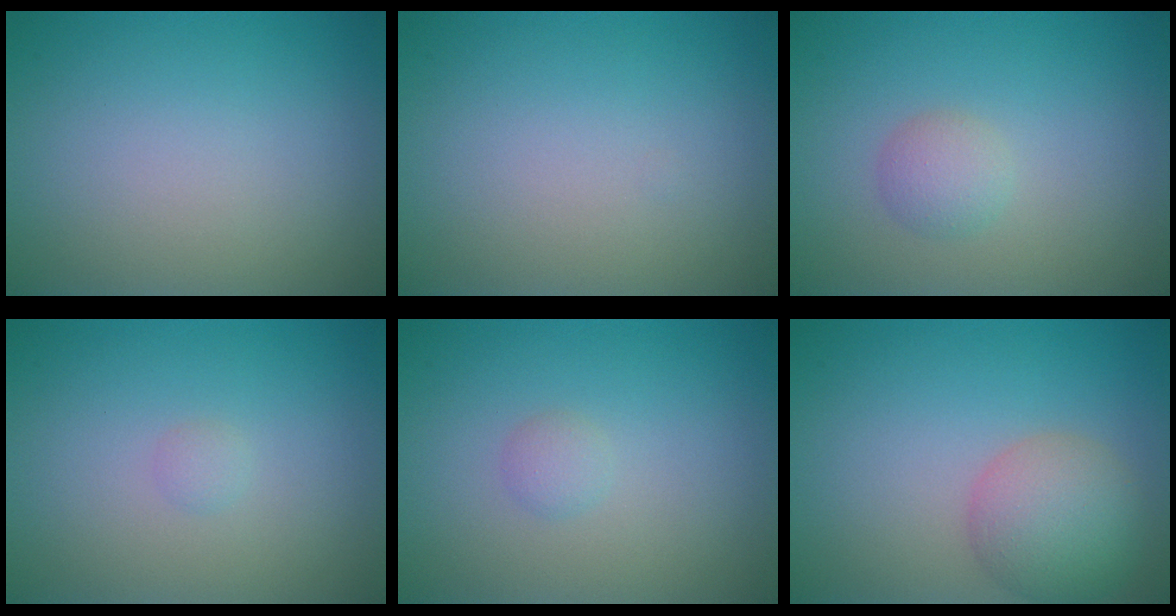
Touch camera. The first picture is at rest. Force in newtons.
{"total": 0.0}
{"total": 1.7, "press": 1.7, "slide": 0.2}
{"total": 0.6, "press": 0.6, "slide": 0.0}
{"total": 0.9, "press": 0.9, "slide": 0.0}
{"total": 4.9, "press": 4.9, "slide": 0.2}